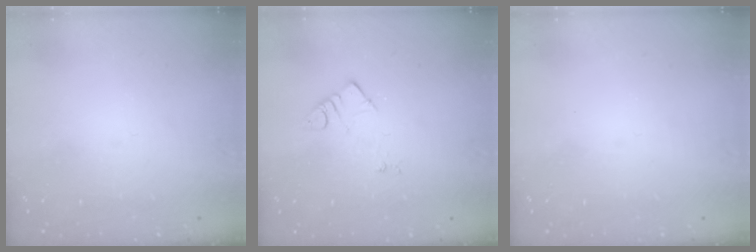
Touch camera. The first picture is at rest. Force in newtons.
{"total": 3.8, "press": 3.8, "slide": 0.5}
{"total": 0.0}